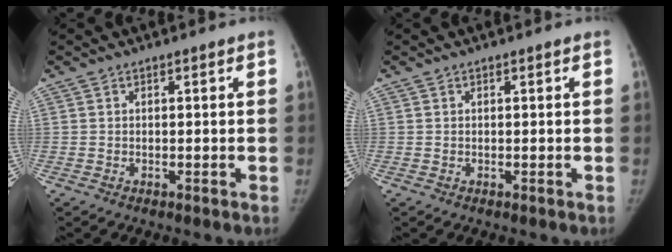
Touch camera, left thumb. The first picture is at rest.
{"total": 0.0}